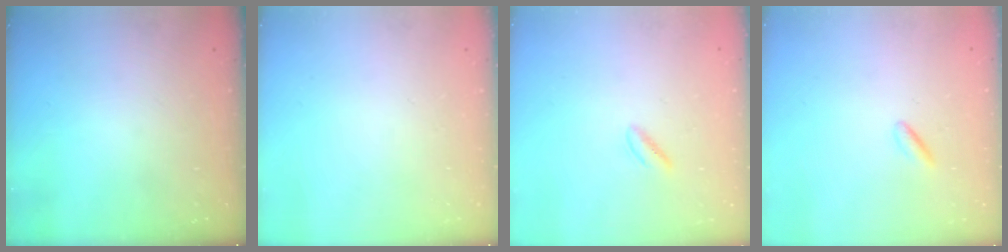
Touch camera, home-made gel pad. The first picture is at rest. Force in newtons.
{"total": 0.0}
{"total": 1.6, "press": 1.2, "slide": 1.0}
{"total": 0.8, "press": 0.7, "slide": 0.4}